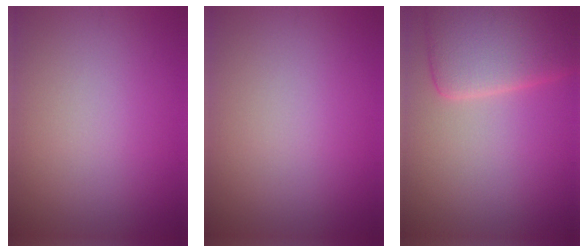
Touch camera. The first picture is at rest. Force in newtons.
{"total": 0.0}
{"total": 7.1, "press": 7.1, "slide": 0.7}